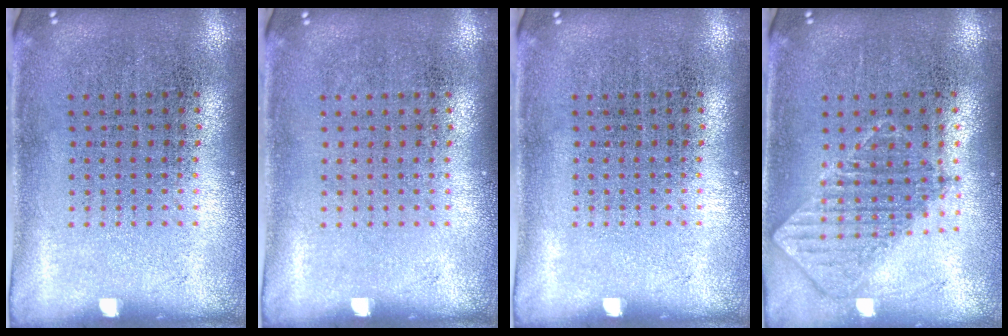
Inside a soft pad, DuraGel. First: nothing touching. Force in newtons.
{"total": 0.0}
{"total": 0.0}
{"total": 0.9, "press": 0.9, "slide": 0.1}